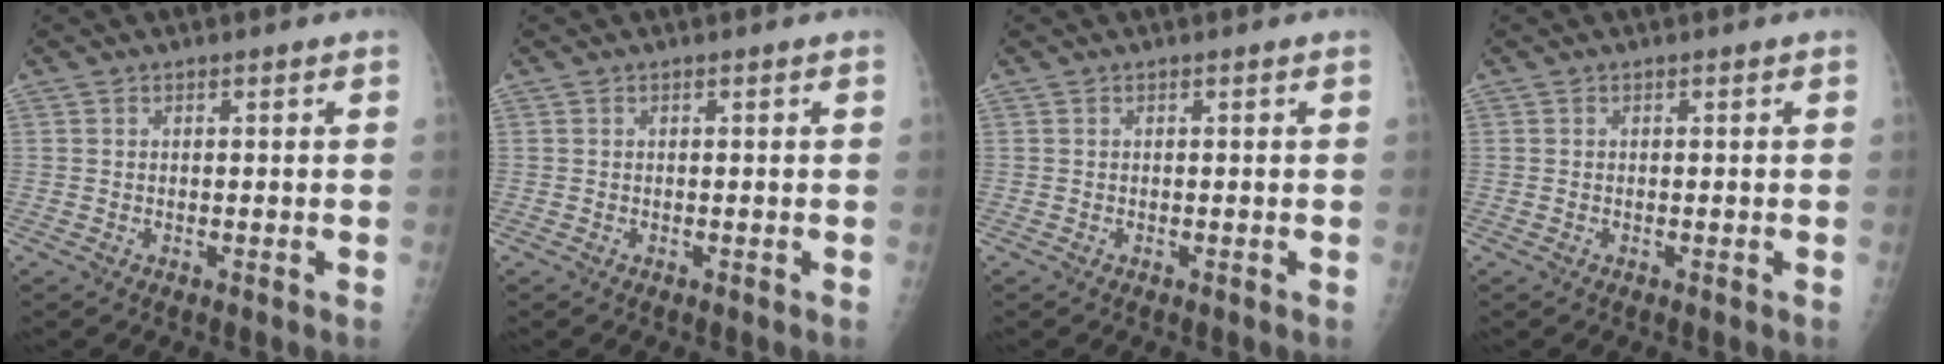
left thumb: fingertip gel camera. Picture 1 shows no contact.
{"total": 0.0}
{"total": 0.0}
{"total": 0.0}